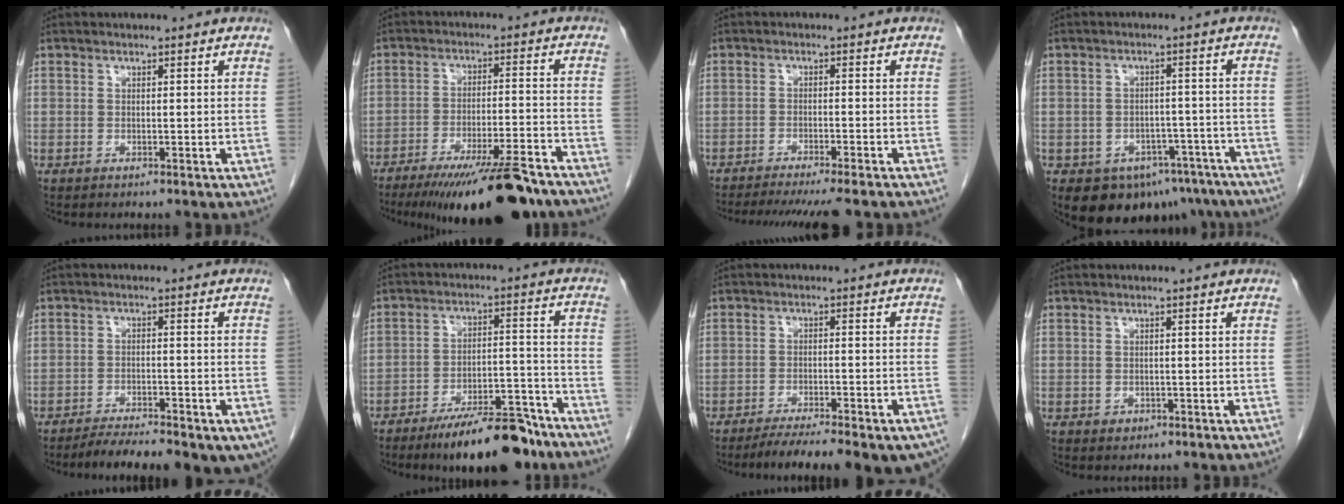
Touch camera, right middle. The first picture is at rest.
{"total": 18.1, "force": [-14.3, 2.0, 10.8], "torque": [-0.129, -0.016, -0.215]}
{"total": 12.9, "force": [-11.4, 0.2, 6.0], "torque": [-0.077, -0.026, -0.155]}
{"total": 13.5, "force": [-9.4, 8.1, 5.4], "torque": [-0.066, 0.019, -0.112]}
{"total": 13.4, "force": [-10.2, 3.3, 8.1], "torque": [-0.099, -0.001, -0.140]}
{"total": 14.0, "force": [-11.1, 3.2, 7.9], "torque": [-0.106, 0.015, -0.173]}
{"total": 17.0, "force": [-13.6, 2.8, 9.8], "torque": [-0.104, -0.012, -0.178]}
{"total": 1.1, "force": [-0.5, 0.9, 0.4], "torque": [-0.008, 0.001, -0.003]}